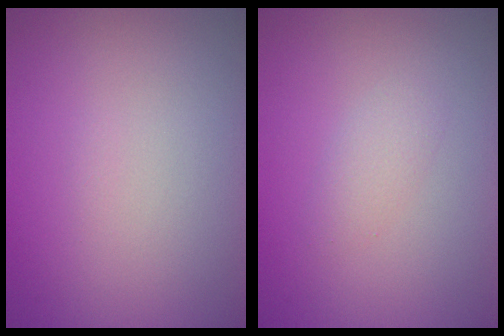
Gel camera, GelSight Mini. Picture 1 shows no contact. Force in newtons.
{"total": 1.3, "press": 1.3, "slide": 0.1}